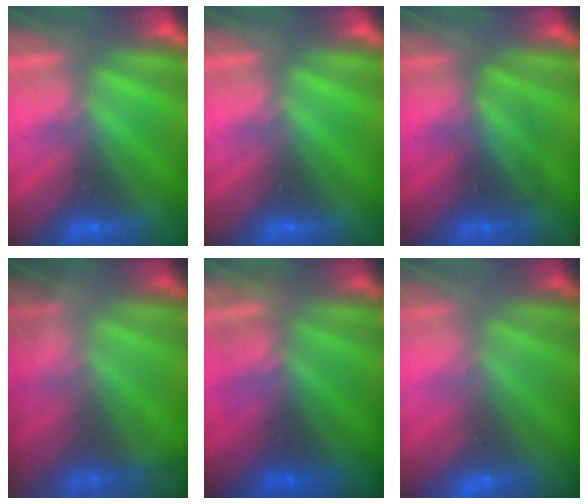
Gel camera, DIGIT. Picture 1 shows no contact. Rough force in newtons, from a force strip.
{"total": 0.0}
{"total": 2.4}
{"total": 7.6}
{"total": 2.8}
{"total": 3.1}